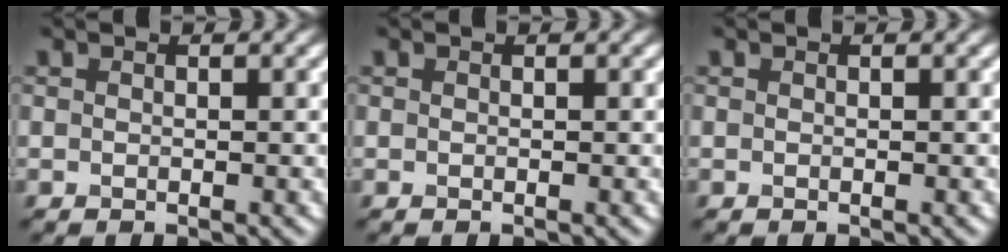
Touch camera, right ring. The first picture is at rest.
{"total": 0.0}
{"total": 0.0}